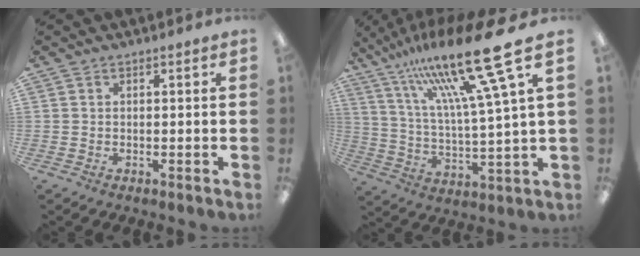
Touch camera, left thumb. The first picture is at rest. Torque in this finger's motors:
{"motor_torque": [0.78, -0.11, 1.92, -0.85, 0.48]}